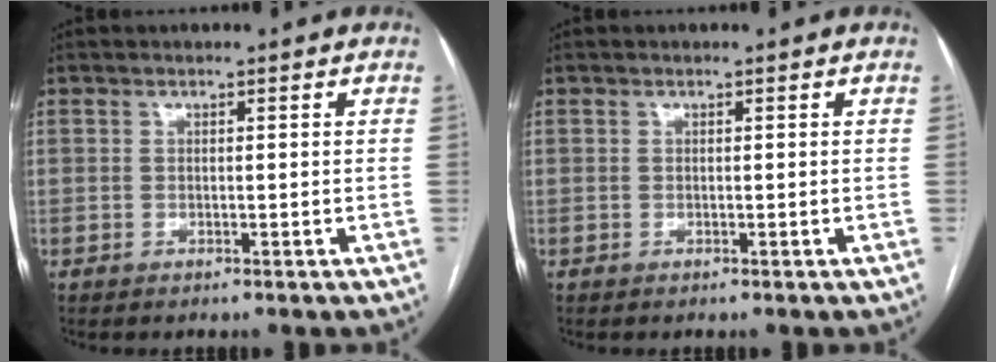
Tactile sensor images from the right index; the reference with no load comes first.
{"total": 0.0}